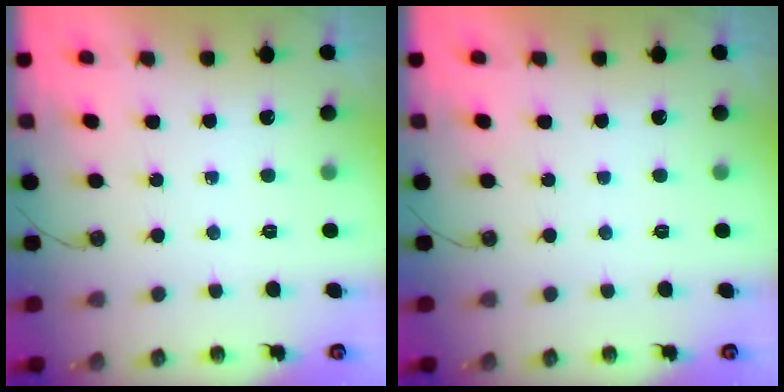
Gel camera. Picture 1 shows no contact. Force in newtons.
{"total": 0.0}